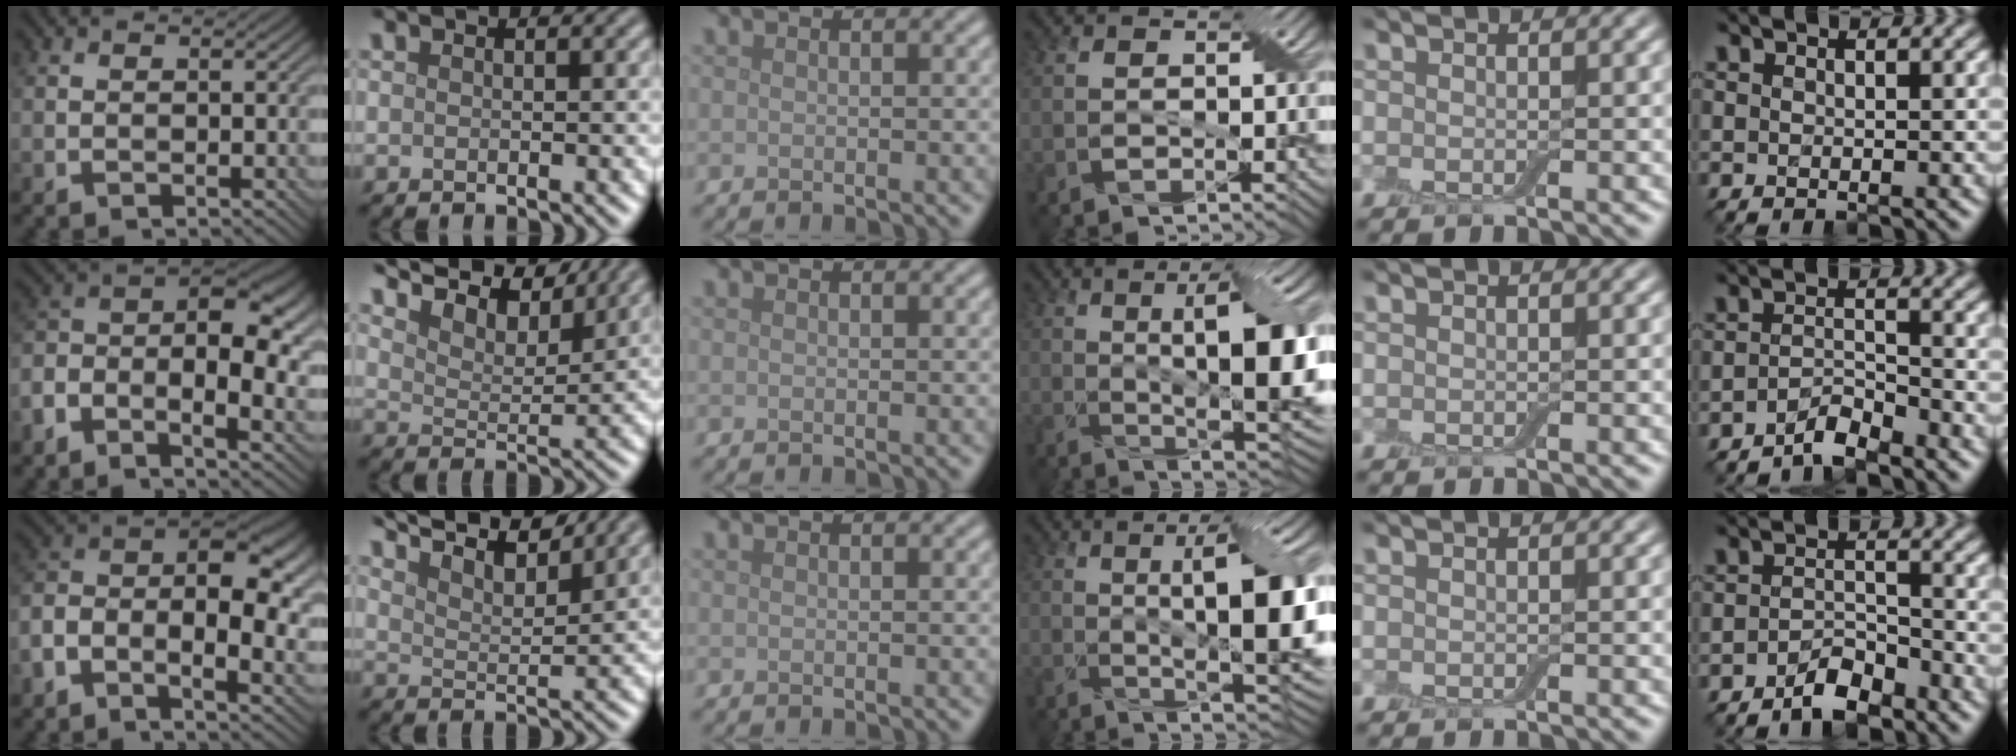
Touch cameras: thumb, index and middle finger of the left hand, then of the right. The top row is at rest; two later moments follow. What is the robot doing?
{"motion": "insert", "object": "backpack"}